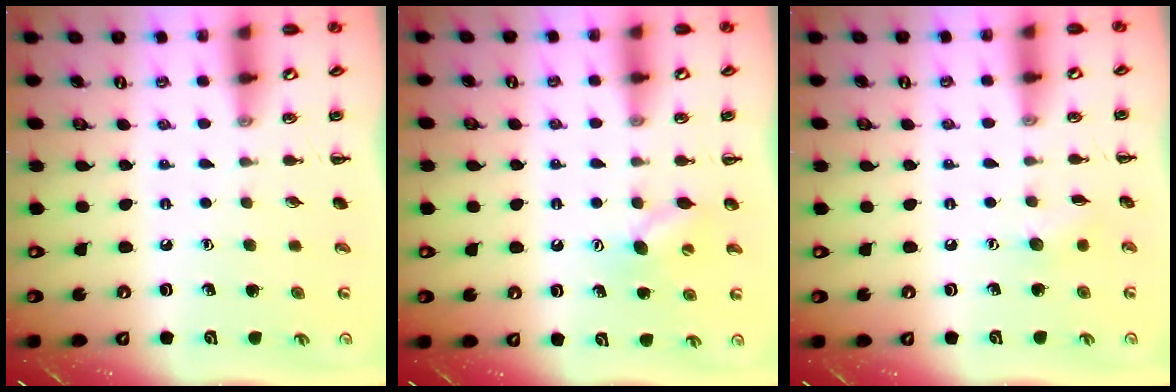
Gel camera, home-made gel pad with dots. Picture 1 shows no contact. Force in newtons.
{"total": 7.8, "press": 7.7, "slide": 1.1}
{"total": 5.0, "press": 4.8, "slide": 1.2}